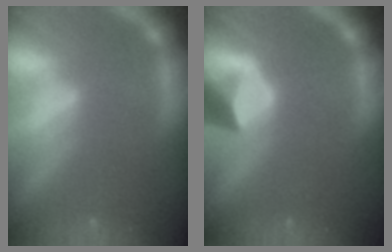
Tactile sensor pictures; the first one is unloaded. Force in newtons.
{"total": 3.0}